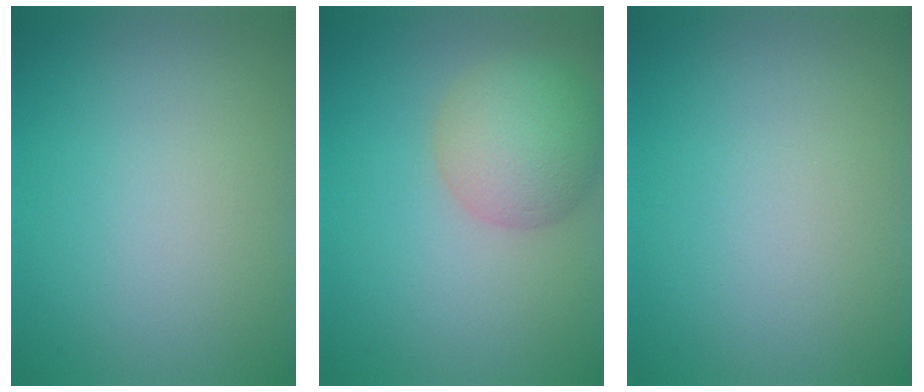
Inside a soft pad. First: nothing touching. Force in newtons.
{"total": 5.2, "press": 5.2, "slide": 0.3}
{"total": 0.0}